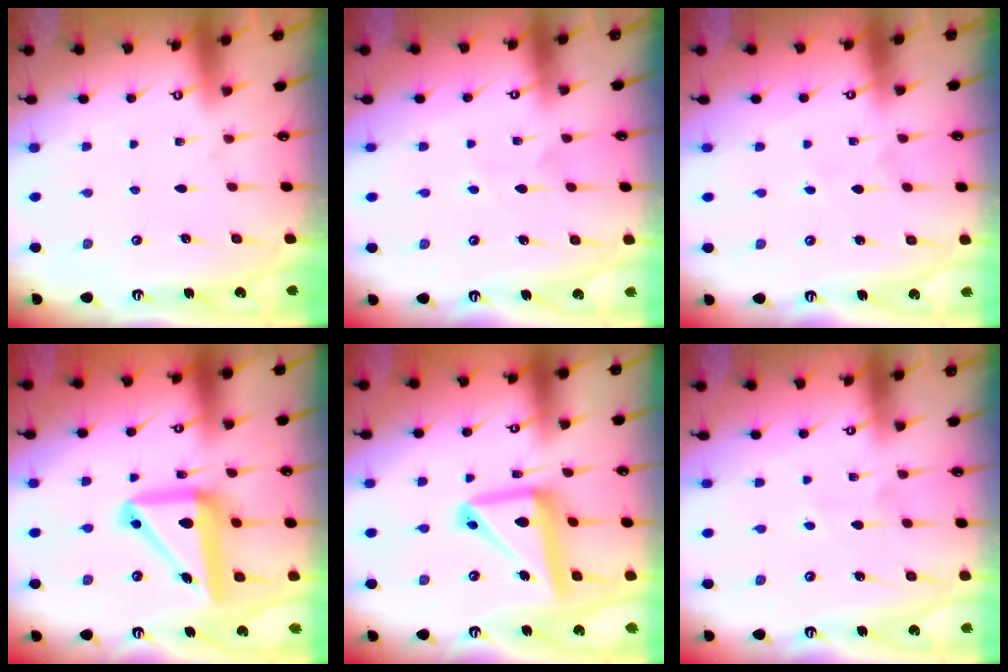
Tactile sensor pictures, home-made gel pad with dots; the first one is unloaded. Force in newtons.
{"total": 4.2, "press": 4.1, "slide": 0.7}
{"total": 1.7, "press": 1.7, "slide": 0.1}
{"total": 16.0, "press": 15.9, "slide": 2.4}
{"total": 15.3, "press": 15.2, "slide": 1.7}
{"total": 3.7, "press": 3.7, "slide": 0.5}